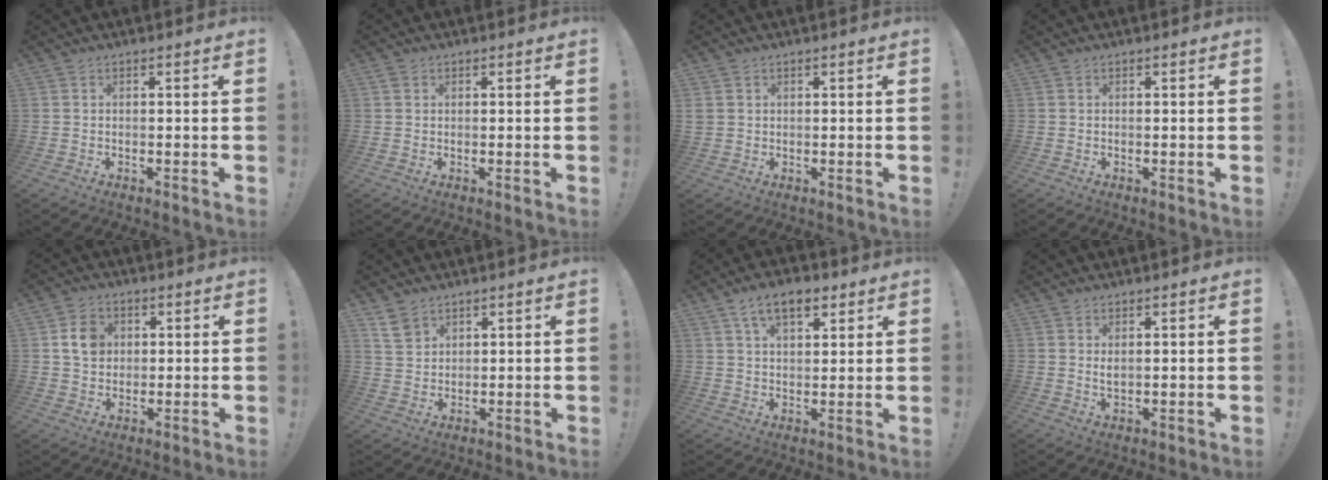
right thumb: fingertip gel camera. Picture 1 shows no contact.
{"total": 0.9, "force": [0.5, 0.8, 0.2], "torque": [-0.011, 0.004, 0.012]}
{"total": 2.0, "force": [0.8, 1.8, 0.4], "torque": [-0.007, 0.001, 0.016]}
{"total": 0.0}
{"total": 7.6, "force": [2.0, 6.4, 3.6], "torque": [-0.043, 0.003, 0.038]}
{"total": 5.8, "force": [3.9, 4.0, 1.6], "torque": [-0.015, -0.025, 0.075]}
{"total": 9.4, "force": [5.1, 5.1, 6.0], "torque": [-0.090, -0.005, 0.093]}
{"total": 1.8, "force": [0.9, 0.8, 1.4], "torque": [-0.020, -0.003, 0.014]}